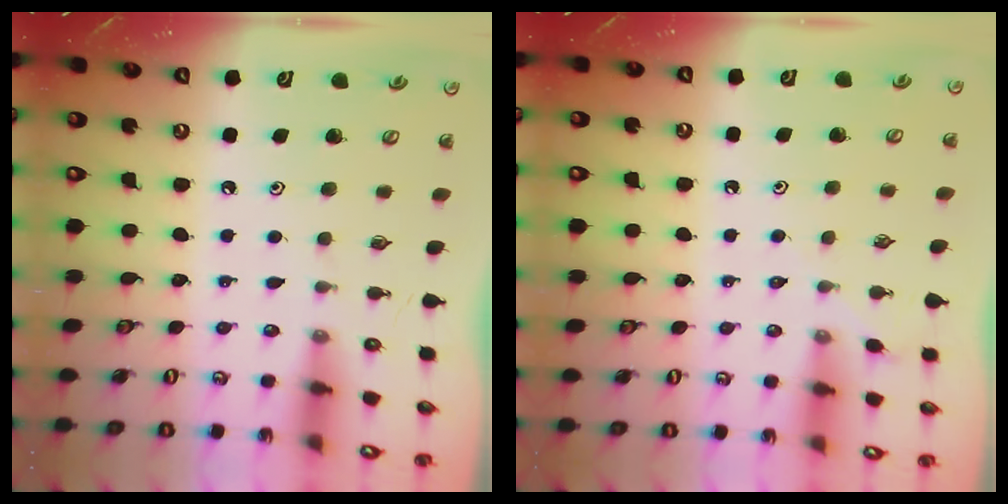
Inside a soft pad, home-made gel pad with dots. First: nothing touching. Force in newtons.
{"total": 4.3, "press": 4.2, "slide": 0.8}